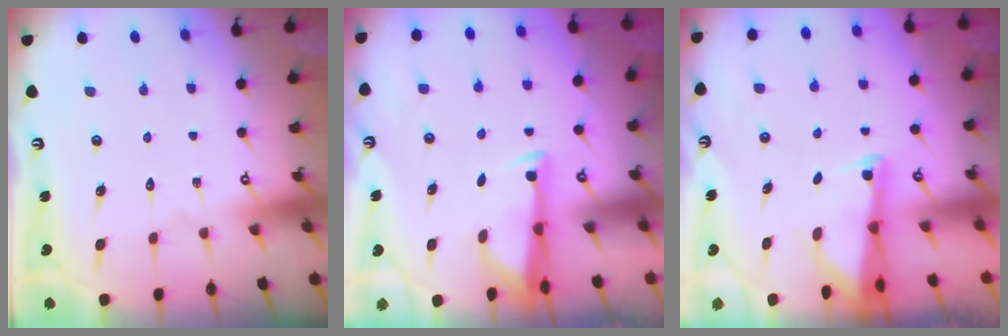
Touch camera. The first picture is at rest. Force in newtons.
{"total": 3.3, "press": 3.2, "slide": 0.9}
{"total": 2.4, "press": 2.4, "slide": 0.3}